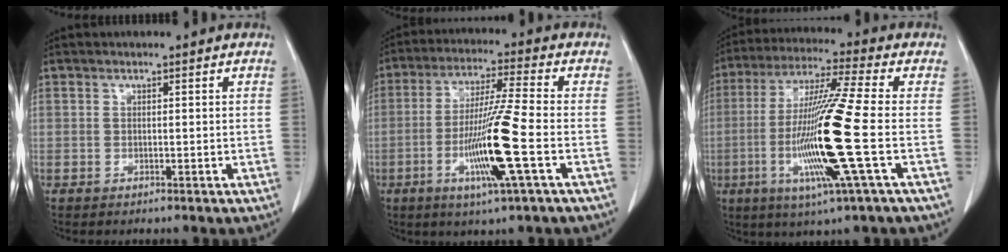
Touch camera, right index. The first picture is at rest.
{"total": 12.4, "force": [-3.8, -0.9, 11.8], "torque": [-0.231, -0.015, -0.076]}
{"total": 16.3, "force": [-3.4, -1.3, 15.9], "torque": [-0.318, -0.015, -0.076]}